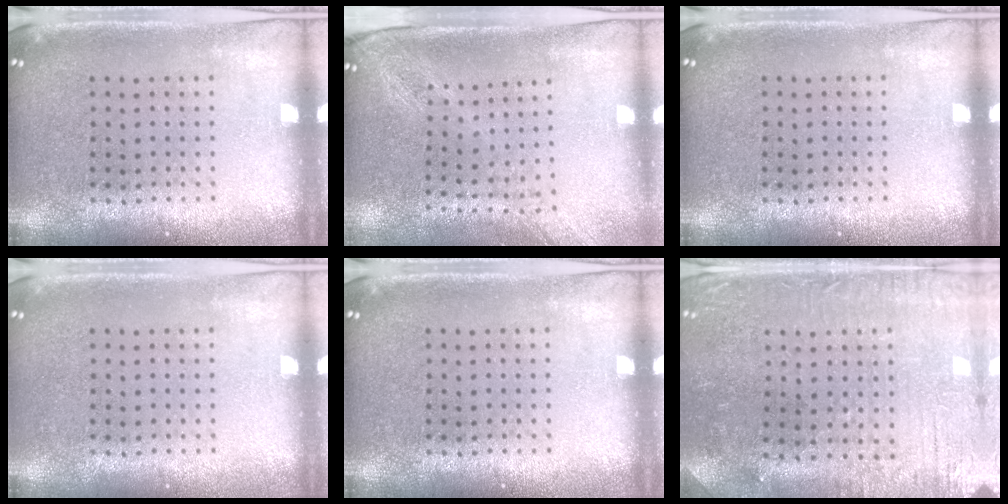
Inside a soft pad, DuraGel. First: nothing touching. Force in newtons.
{"total": 2.0, "press": 1.6, "slide": 1.2}
{"total": 0.0}
{"total": 0.0}
{"total": 0.0}
{"total": 0.9, "press": 0.7, "slide": 0.5}